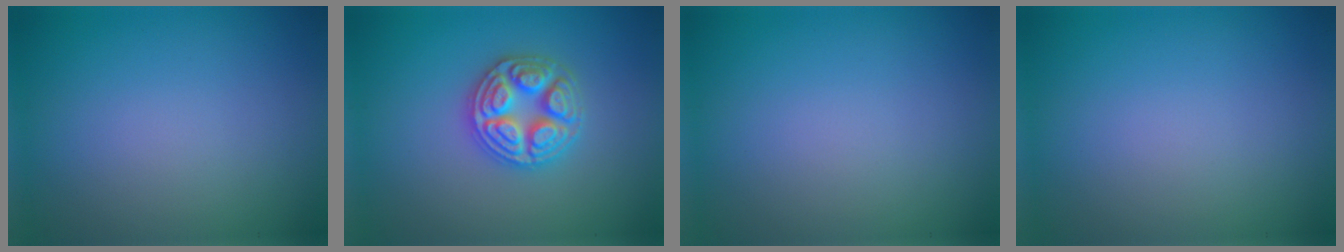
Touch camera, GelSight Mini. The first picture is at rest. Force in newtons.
{"total": 4.9, "press": 4.9, "slide": 0.6}
{"total": 0.0}
{"total": 0.0}